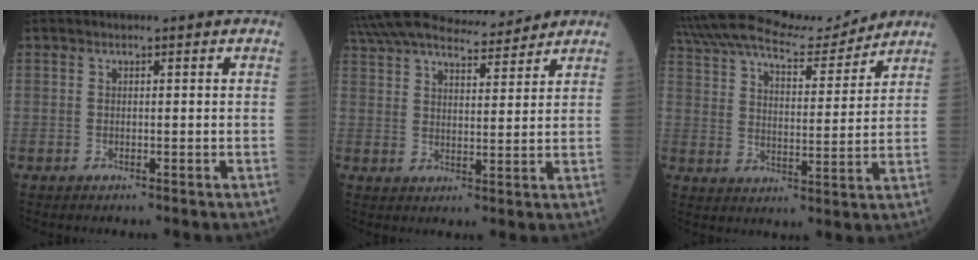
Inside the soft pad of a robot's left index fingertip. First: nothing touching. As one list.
[{"total": 15.0, "force": [13.8, 2.6, 5.3], "torque": [-0.097, 0.024, 0.222]}, {"total": 16.3, "force": [14.5, 3.8, 6.4], "torque": [-0.127, 0.024, 0.235]}]